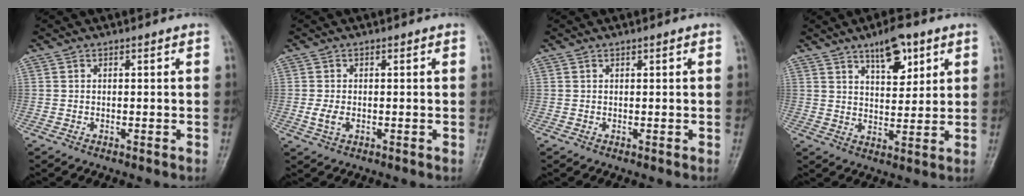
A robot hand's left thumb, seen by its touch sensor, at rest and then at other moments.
{"total": 2.7, "force": [-0.5, 1.8, 2.1], "torque": [-0.044, -0.003, -0.010]}
{"total": 0.0}
{"total": 8.4, "force": [4.9, 3.6, 5.8], "torque": [-0.066, -0.028, 0.078]}